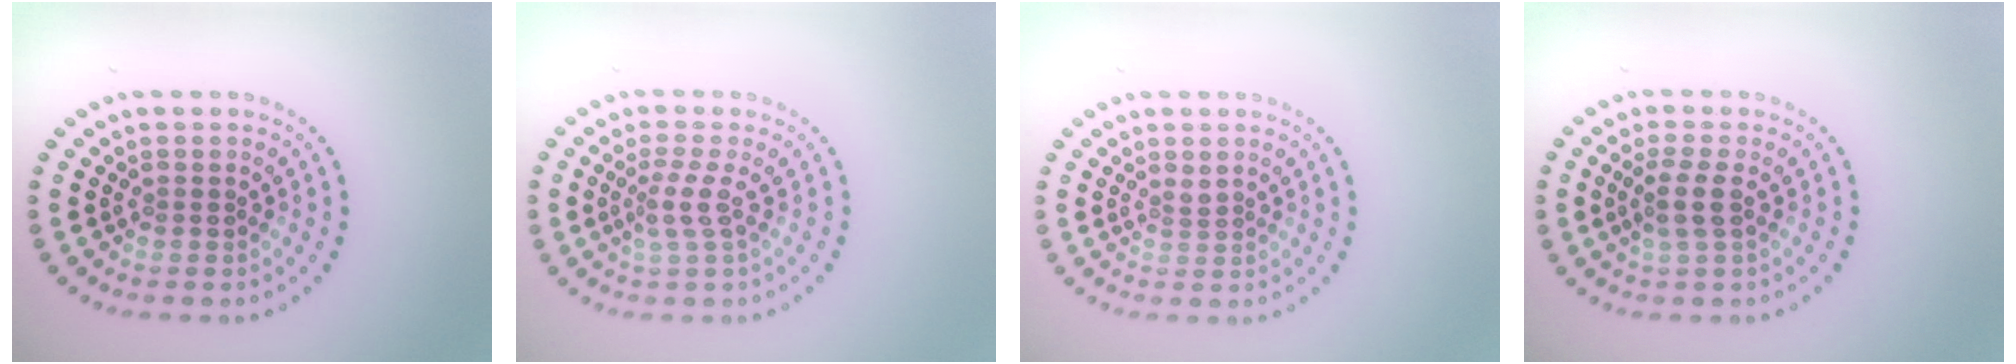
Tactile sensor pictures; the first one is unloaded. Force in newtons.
{"total": 2.0, "press": 1.3, "slide": 1.4}
{"total": 0.9, "press": 0.5, "slide": 0.7}
{"total": 2.3, "press": 2.1, "slide": 0.9}